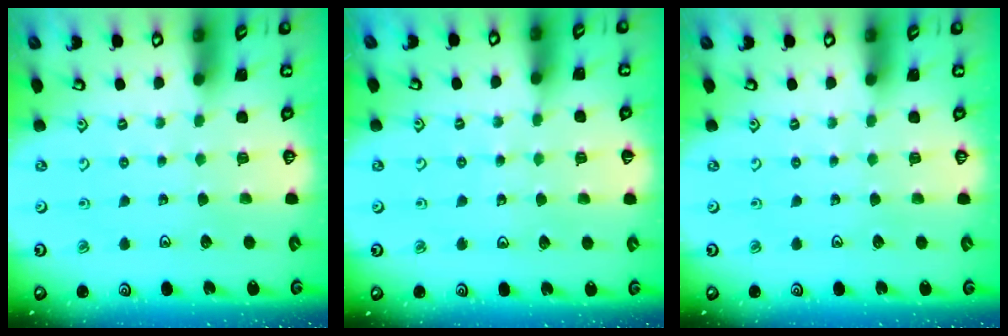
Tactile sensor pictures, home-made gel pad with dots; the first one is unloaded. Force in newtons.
{"total": 3.1, "press": 3.0, "slide": 0.8}
{"total": 0.0}